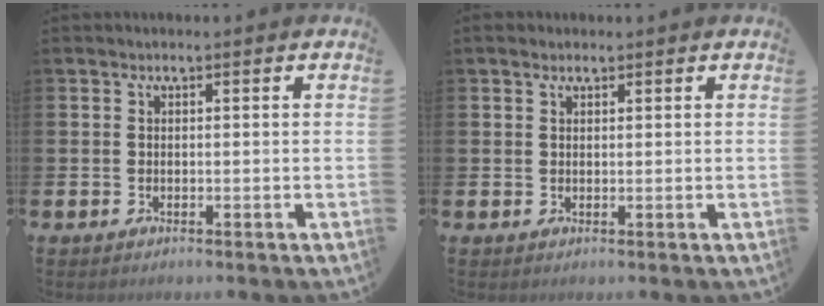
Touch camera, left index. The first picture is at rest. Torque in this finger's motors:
{"motor_torque": [2.14, 0.00, 0.38, 0.07]}